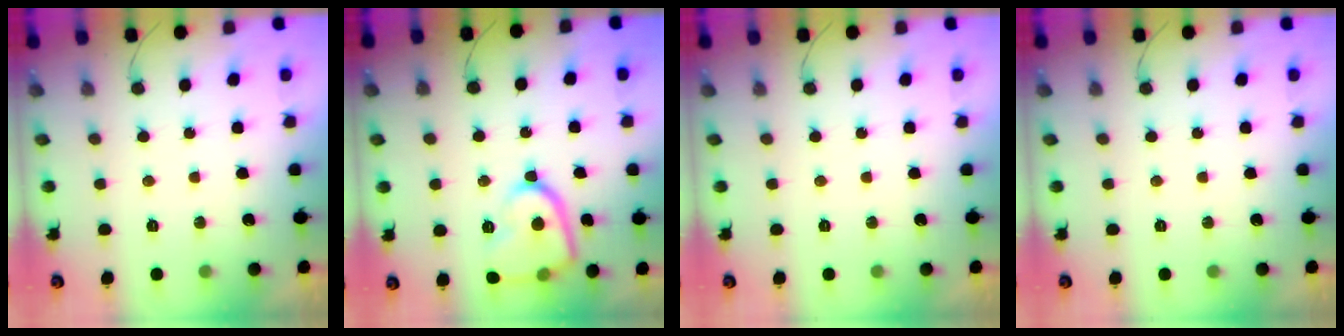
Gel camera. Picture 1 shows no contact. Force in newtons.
{"total": 13.1, "press": 13.0, "slide": 0.8}
{"total": 0.0}
{"total": 0.0}